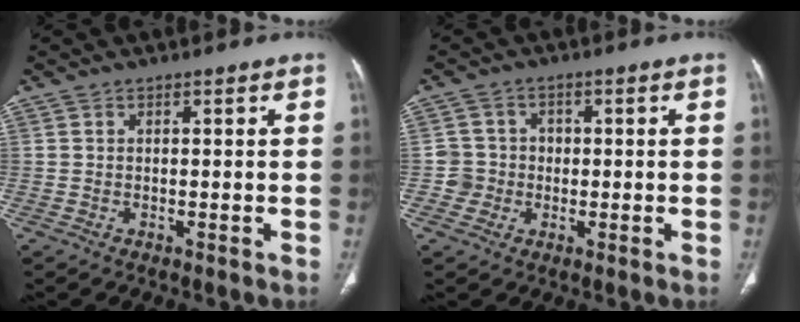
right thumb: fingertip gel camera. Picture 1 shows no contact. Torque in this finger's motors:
{"motor_torque": [-0.11, 0.26, -0.04, 0.46, -0.04]}